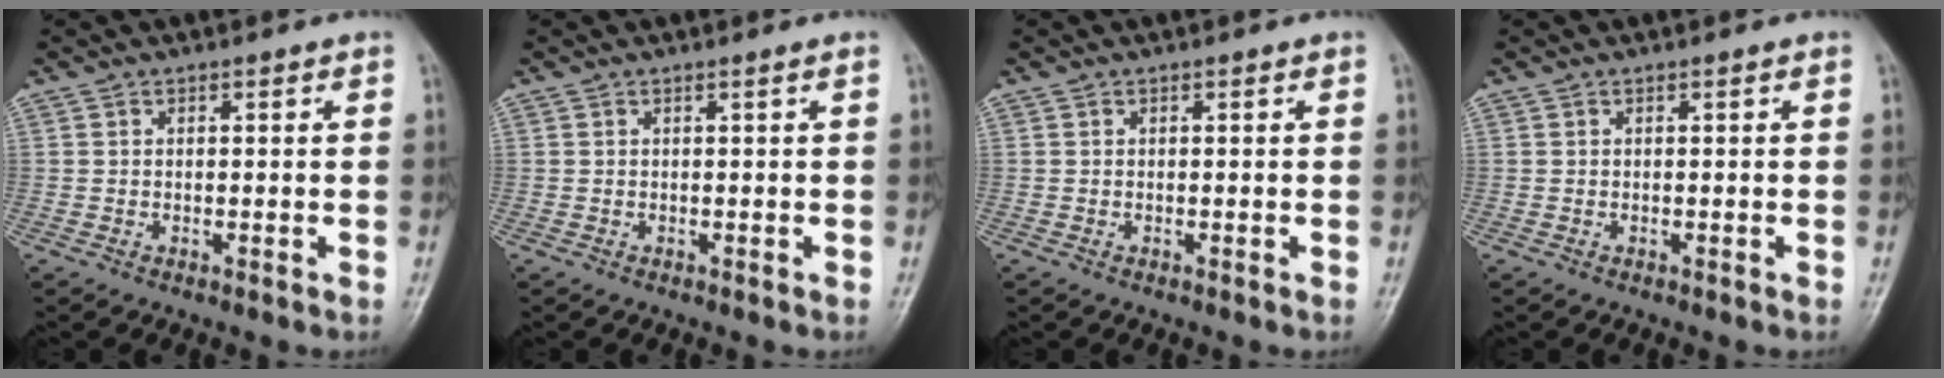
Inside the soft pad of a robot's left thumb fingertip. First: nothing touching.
{"total": 0.0}
{"total": 0.0}
{"total": 0.0}